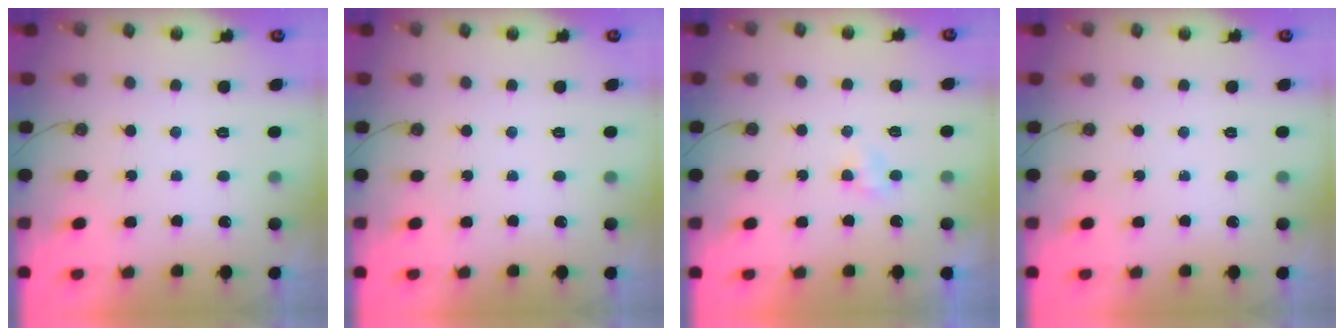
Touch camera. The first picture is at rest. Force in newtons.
{"total": 0.0}
{"total": 2.2, "press": 2.2, "slide": 0.3}
{"total": 0.0}